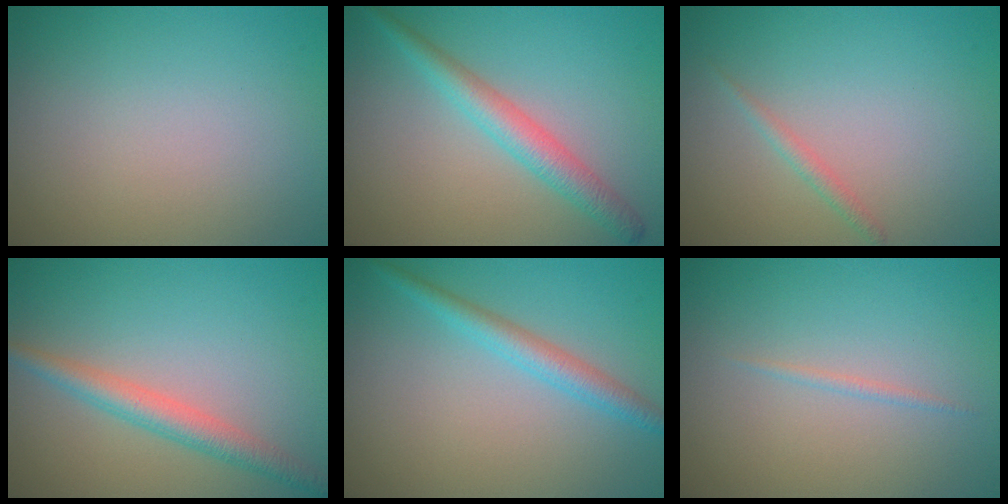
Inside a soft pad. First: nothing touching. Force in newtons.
{"total": 3.2, "press": 3.2, "slide": 0.1}
{"total": 1.0, "press": 1.0, "slide": 0.1}
{"total": 2.9, "press": 2.9, "slide": 0.1}
{"total": 2.5, "press": 2.5, "slide": 0.1}
{"total": 0.6, "press": 0.6, "slide": 0.0}